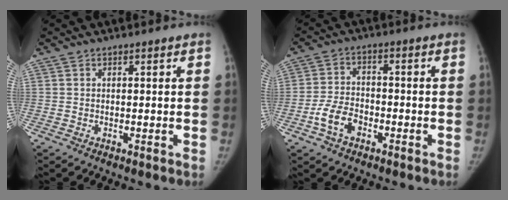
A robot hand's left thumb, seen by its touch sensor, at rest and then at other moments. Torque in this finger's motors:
{"motor_torque": [-0.37, 0.55, 0.73, 0.43, 0.04]}